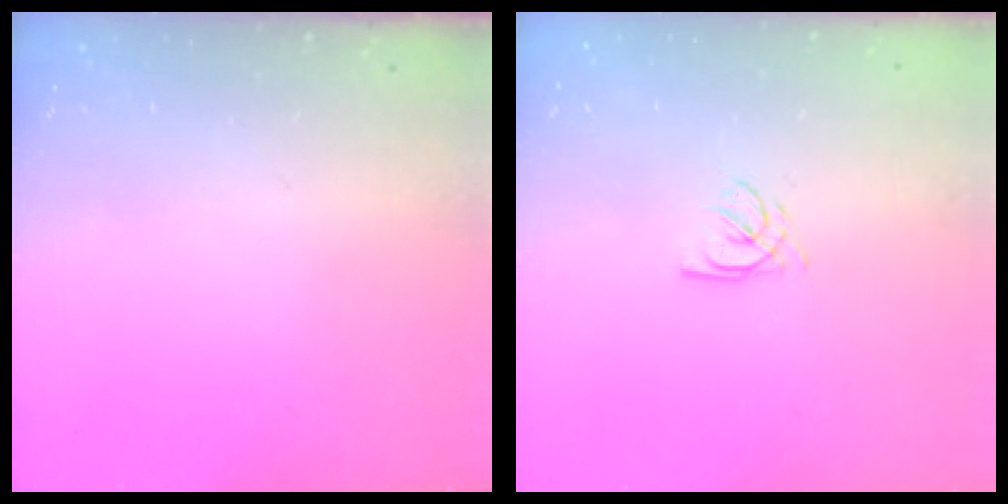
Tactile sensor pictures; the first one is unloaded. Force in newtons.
{"total": 2.3, "press": 2.3, "slide": 0.3}